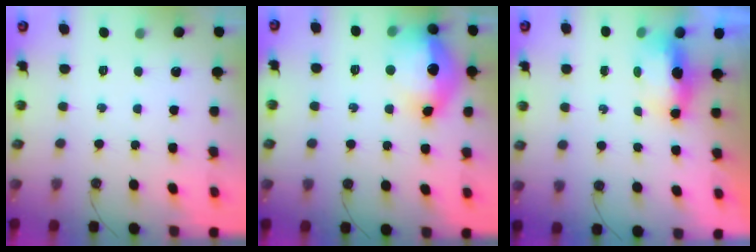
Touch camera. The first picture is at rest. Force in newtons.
{"total": 17.5, "press": 17.4, "slide": 1.6}
{"total": 7.0, "press": 6.1, "slide": 3.3}